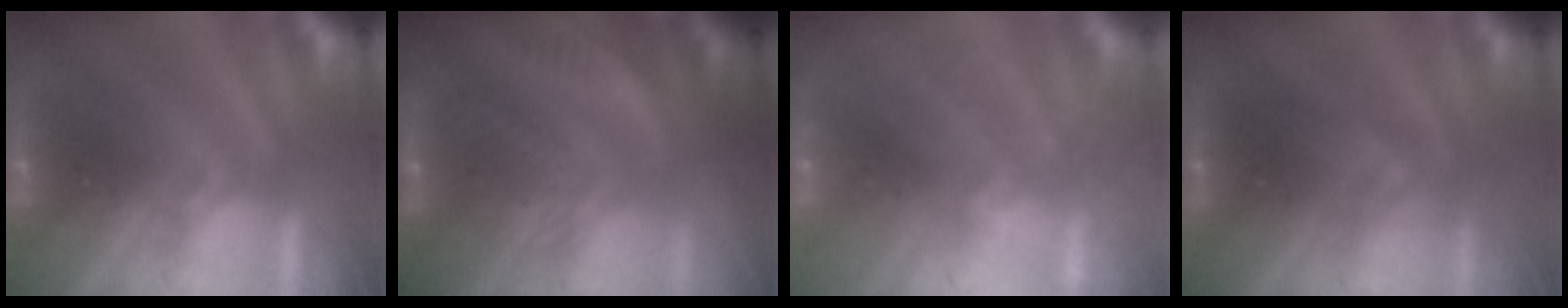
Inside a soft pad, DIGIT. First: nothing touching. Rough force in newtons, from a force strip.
{"total": 8.0}
{"total": 2.5}
{"total": 2.9}